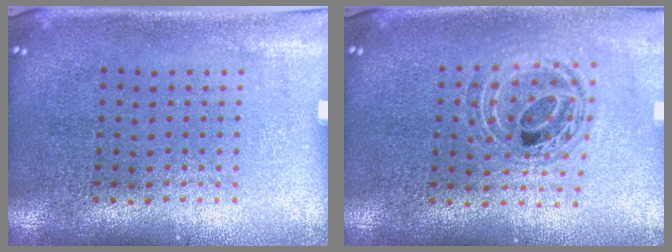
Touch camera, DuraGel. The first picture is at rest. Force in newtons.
{"total": 0.7, "press": 0.7, "slide": 0.2}